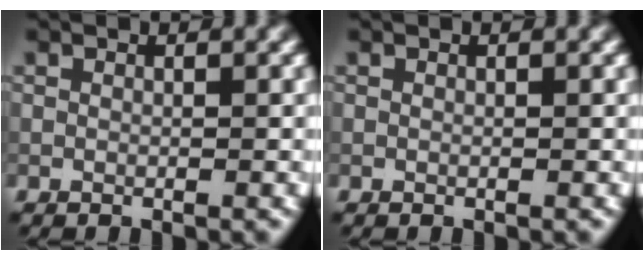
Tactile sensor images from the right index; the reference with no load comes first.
{"total": 0.0}